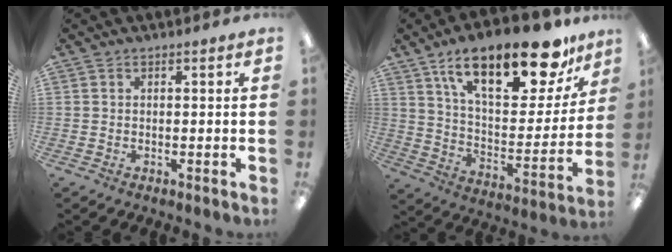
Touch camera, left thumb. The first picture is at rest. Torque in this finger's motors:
{"motor_torque": [0.66, 0.93, 1.25, -1.52, 0.56]}